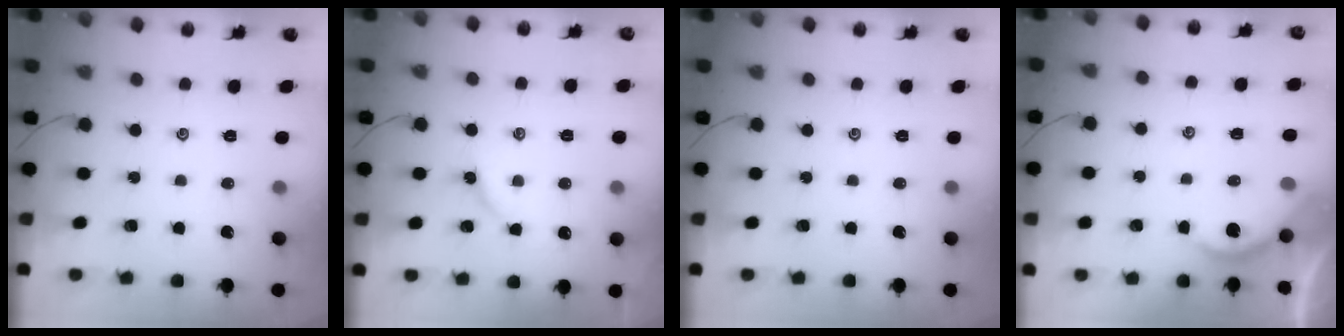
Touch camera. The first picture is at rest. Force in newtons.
{"total": 2.7, "press": 2.6, "slide": 0.5}
{"total": 0.0}
{"total": 2.2, "press": 2.2, "slide": 0.2}